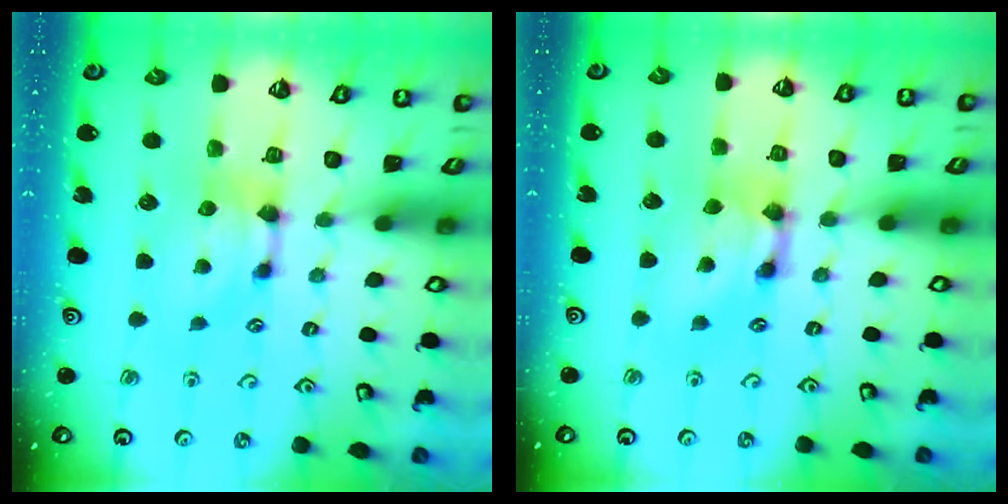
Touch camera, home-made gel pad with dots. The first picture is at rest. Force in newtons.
{"total": 2.6, "press": 2.6, "slide": 0.2}